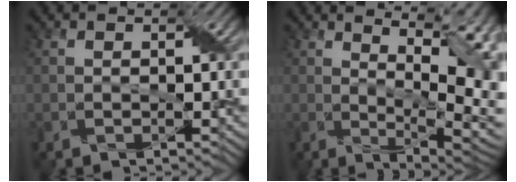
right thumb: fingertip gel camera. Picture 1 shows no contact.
{"total": 12.4, "force": [4.3, 3.5, 11.1], "torque": [-0.172, 0.019, 0.069]}